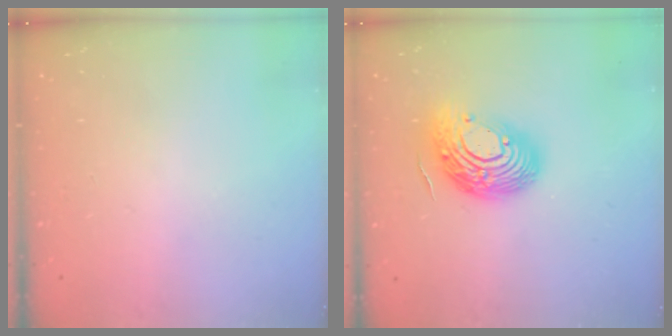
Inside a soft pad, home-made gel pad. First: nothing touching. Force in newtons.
{"total": 16.1, "press": 16.1, "slide": 1.3}